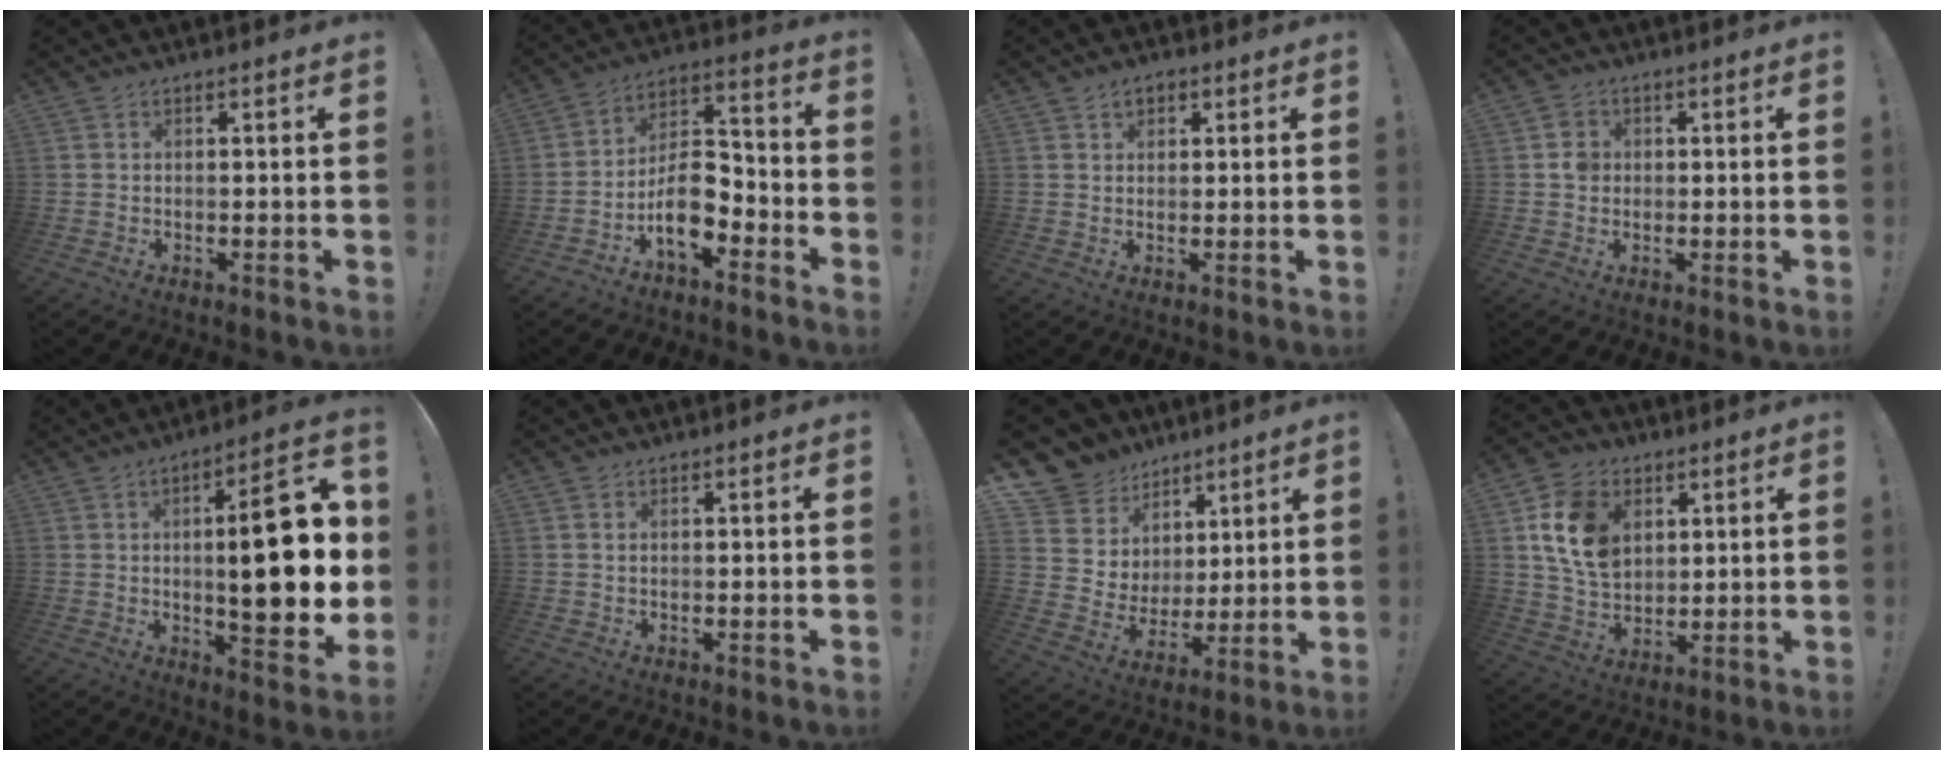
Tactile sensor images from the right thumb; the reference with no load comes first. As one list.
[{"total": 12.1, "force": [-6.5, 6.6, 7.8], "torque": [-0.140, 0.035, -0.114]}, {"total": 2.7, "force": [1.2, 1.9, 1.4], "torque": [-0.021, 0.002, 0.022]}, {"total": 3.4, "force": [-0.1, 3.1, 1.4], "torque": [-0.011, 0.003, -0.005]}, {"total": 20.5, "force": [1.0, 5.6, 19.7], "torque": [-0.270, -0.005, 0.014]}, {"total": 0.8, "force": [0.4, 0.6, 0.5], "torque": [-0.009, 0.001, 0.007]}, {"total": 10.9, "force": [6.7, 8.5, 1.2], "torque": [-0.033, -0.059, 0.150]}, {"total": 15.6, "force": [5.4, 11.7, 8.9], "torque": [-0.153, -0.012, 0.109]}]